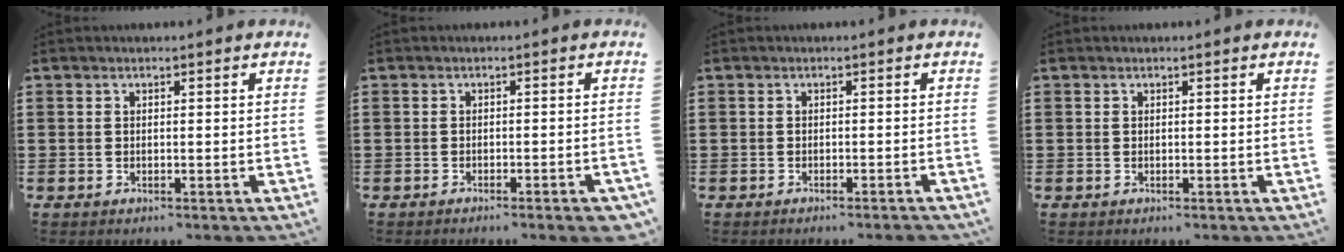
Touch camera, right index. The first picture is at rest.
{"total": 1.9, "force": [-1.5, 0.0, 1.3], "torque": [-0.020, 0.000, -0.027]}
{"total": 1.0, "force": [-0.9, -0.2, 0.4], "torque": [-0.007, -0.002, -0.017]}
{"total": 0.0}